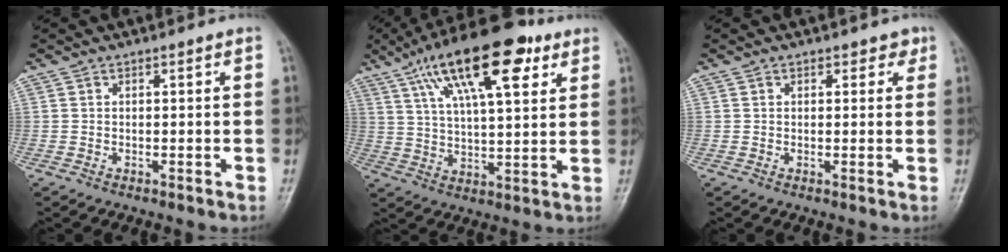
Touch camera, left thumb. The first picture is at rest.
{"total": 19.9, "force": [10.0, 7.1, 15.7], "torque": [-0.245, -0.010, 0.167]}
{"total": 2.0, "force": [1.3, 1.4, 0.7], "torque": [0.013, -0.004, 0.011]}